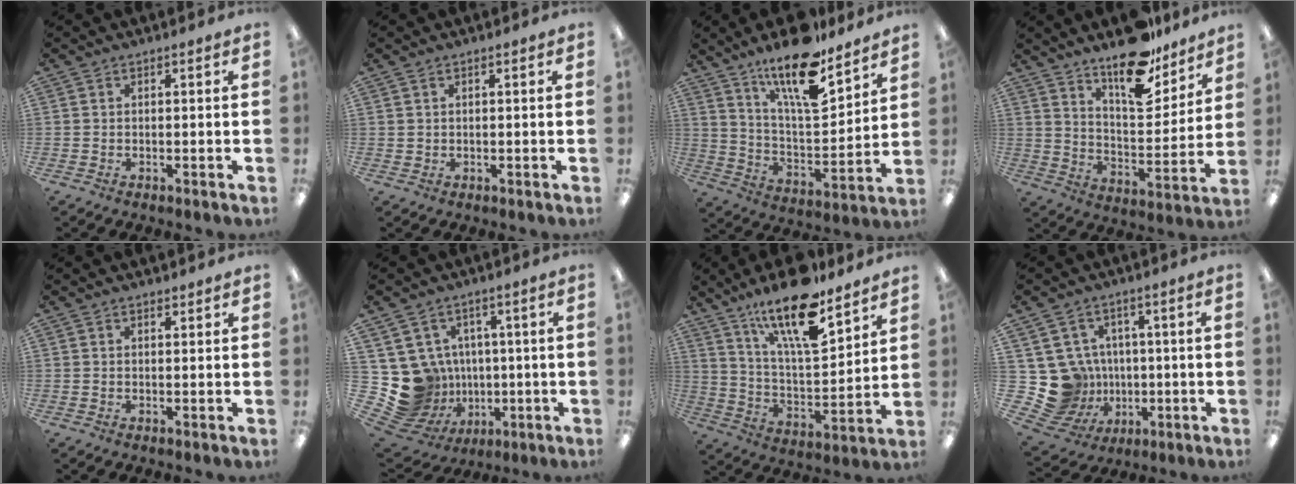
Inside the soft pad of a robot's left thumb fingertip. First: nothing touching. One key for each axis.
{"total": 0.9, "fx": 0.5, "fy": 0.6, "fz": 0.2, "tx": -0.005, "ty": 0.003, "tz": 0.010}
{"total": 18.3, "fx": 13.5, "fy": 5.5, "fz": 11.1, "tx": -0.192, "ty": -0.083, "tz": 0.225}
{"total": 16.6, "fx": 13.1, "fy": 6.2, "fz": 8.1, "tx": -0.122, "ty": -0.089, "tz": 0.227}
{"total": 0.9, "fx": 0.8, "fy": 0.4, "fz": 0.2, "tx": -0.006, "ty": 0.000, "tz": 0.015}
{"total": 13.5, "fx": -0.7, "fy": 12.9, "fz": 3.7, "tx": -0.114, "ty": -0.016, "tz": 0.022}
{"total": 19.7, "fx": 13.9, "fy": 6.1, "fz": 12.6, "tx": -0.214, "ty": -0.084, "tz": 0.233}
{"total": 12.9, "fx": -0.2, "fy": 12.5, "fz": 3.5, "tx": -0.111, "ty": -0.008, "tz": 0.017}